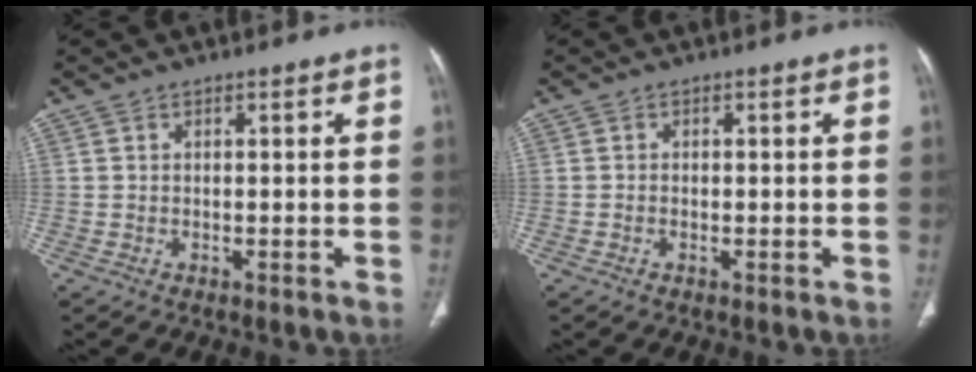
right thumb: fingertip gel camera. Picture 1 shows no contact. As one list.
[{"total": 0.7, "force": [-0.3, 0.4, 0.4], "torque": [-0.010, 0.005, -0.005]}]